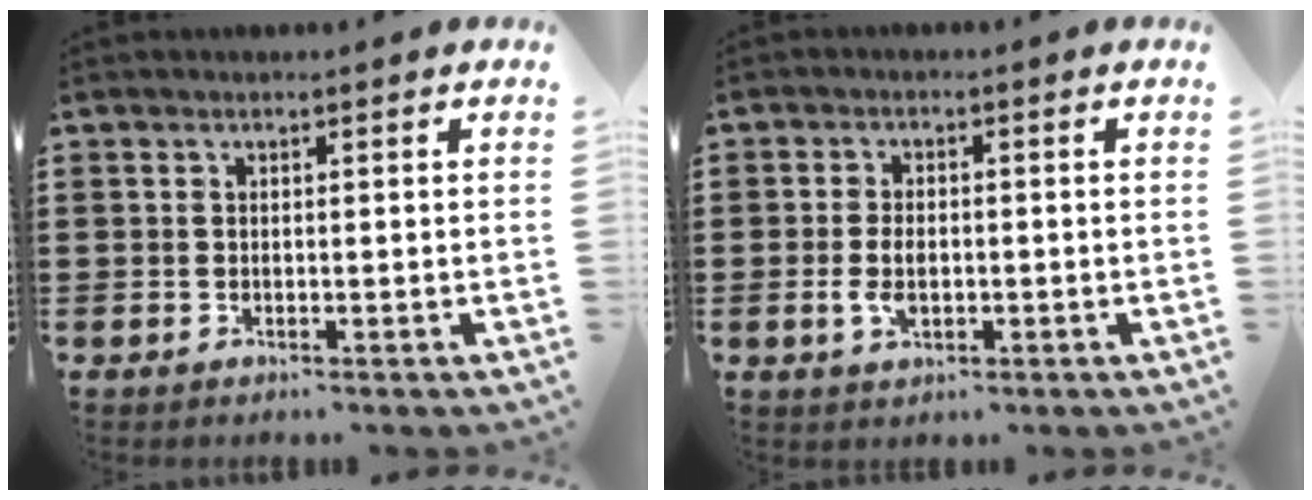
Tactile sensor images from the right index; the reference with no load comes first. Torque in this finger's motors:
{"motor_torque": [1.92, 0.22, 0.59, 0.08]}